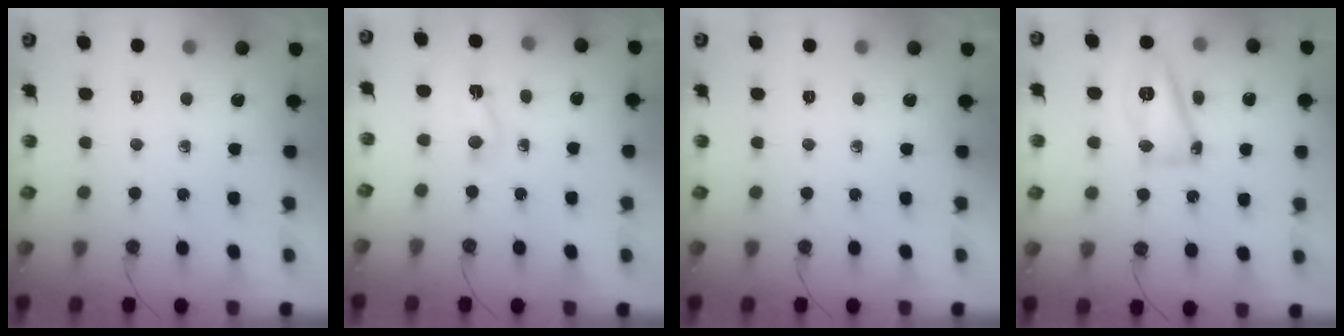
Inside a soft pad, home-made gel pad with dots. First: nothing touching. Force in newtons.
{"total": 2.4, "press": 2.3, "slide": 0.4}
{"total": 0.0}
{"total": 14.2, "press": 14.1, "slide": 1.4}